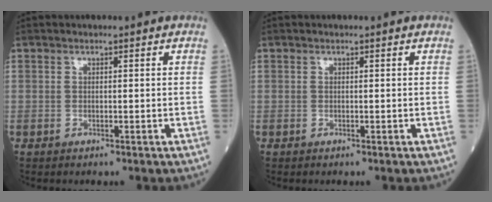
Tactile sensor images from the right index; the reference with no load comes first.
{"total": 0.0}